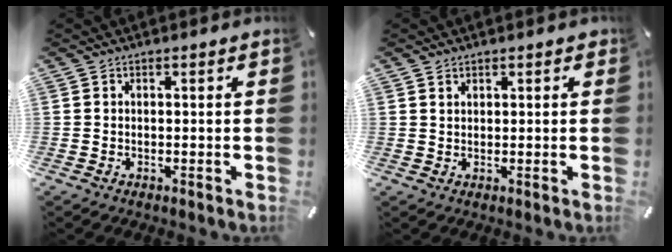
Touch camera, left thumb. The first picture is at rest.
{"total": 1.8, "force": [1.1, 1.3, 0.3], "torque": [0.002, -0.002, 0.019]}